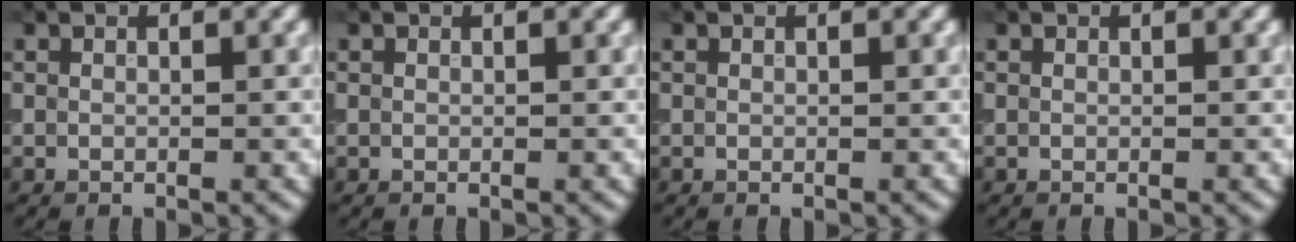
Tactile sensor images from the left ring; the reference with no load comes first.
{"total": 0.0}
{"total": 0.0}
{"total": 0.0}